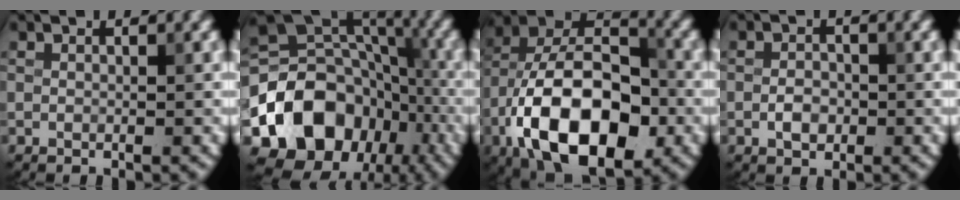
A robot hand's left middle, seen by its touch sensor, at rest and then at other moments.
{"total": 12.9, "force": [-5.3, 10.0, 6.3], "torque": [-0.119, -0.002, -0.094]}
{"total": 14.8, "force": [-5.6, 8.0, 11.1], "torque": [-0.175, -0.001, -0.105]}
{"total": 1.9, "force": [-0.6, 1.3, 1.3], "torque": [-0.024, 0.003, -0.015]}